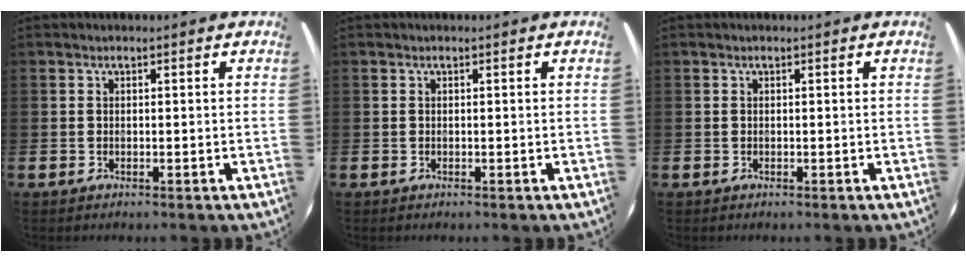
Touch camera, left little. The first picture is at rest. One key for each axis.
{"total": 0.0}
{"total": 0.0}